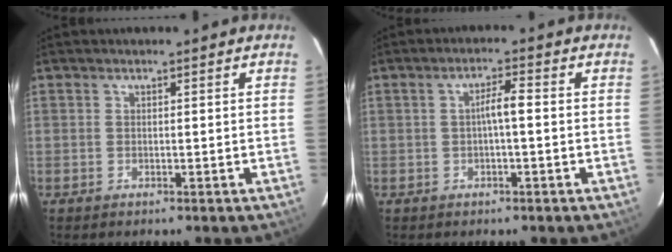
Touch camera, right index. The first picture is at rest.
{"total": 3.0, "force": [-0.2, 0.3, 3.0], "torque": [-0.050, 0.006, -0.004]}